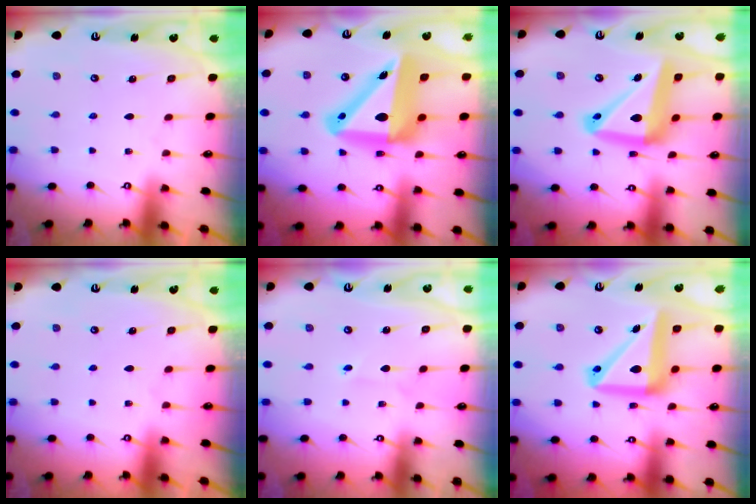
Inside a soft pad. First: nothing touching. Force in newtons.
{"total": 17.0, "press": 16.5, "slide": 4.0}
{"total": 17.7, "press": 17.5, "slide": 2.4}
{"total": 0.0}
{"total": 1.6, "press": 1.5, "slide": 0.1}
{"total": 16.0, "press": 15.8, "slide": 2.8}